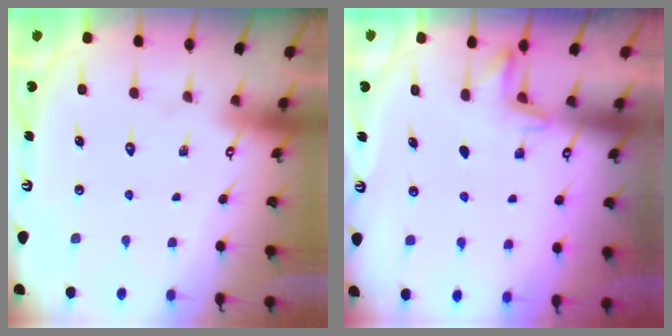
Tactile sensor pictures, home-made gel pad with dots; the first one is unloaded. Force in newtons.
{"total": 2.6, "press": 2.5, "slide": 0.7}